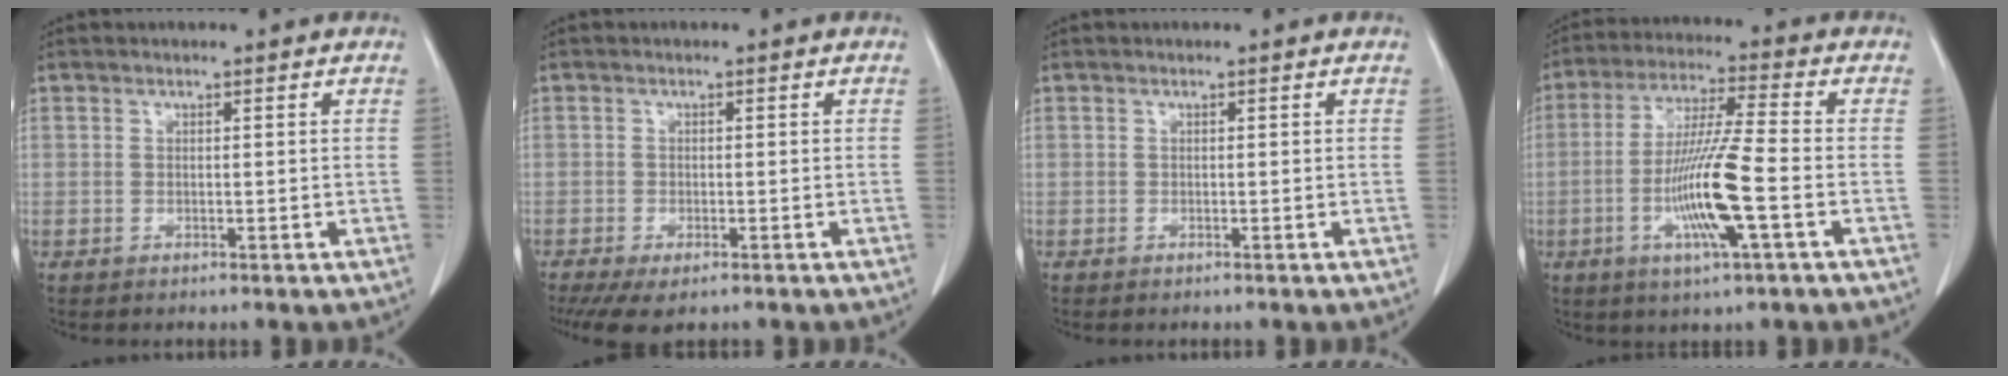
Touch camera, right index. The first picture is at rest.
{"total": 5.6, "force": [-4.0, 1.9, 3.4], "torque": [-0.054, -0.015, -0.061]}
{"total": 0.0}
{"total": 12.2, "force": [-3.4, 0.0, 11.7], "torque": [-0.230, -0.013, -0.070]}